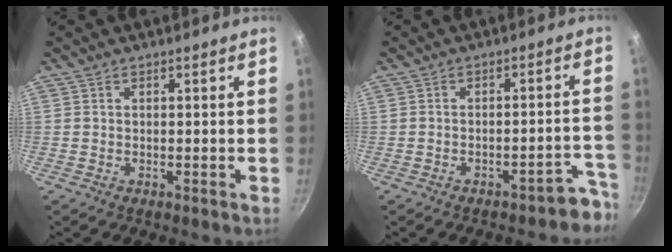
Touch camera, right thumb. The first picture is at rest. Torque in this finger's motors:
{"motor_torque": [-0.12, 0.07, 0.06, 0.20, 0.02]}